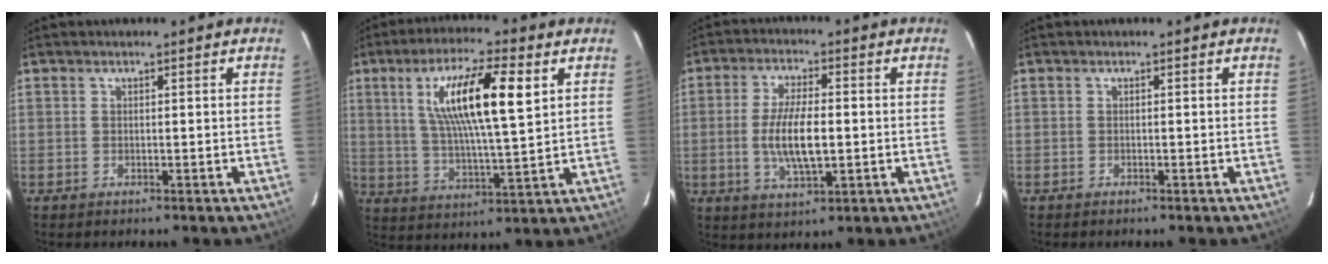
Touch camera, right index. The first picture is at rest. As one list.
[{"total": 15.3, "force": [5.3, 3.1, 14.1], "torque": [-0.251, 0.009, 0.095]}, {"total": 9.4, "force": [-1.0, 3.3, 8.8], "torque": [-0.173, -0.003, -0.017]}, {"total": 0.5, "force": [-0.5, 0.2, 0.1], "torque": [-0.002, 0.000, -0.009]}]